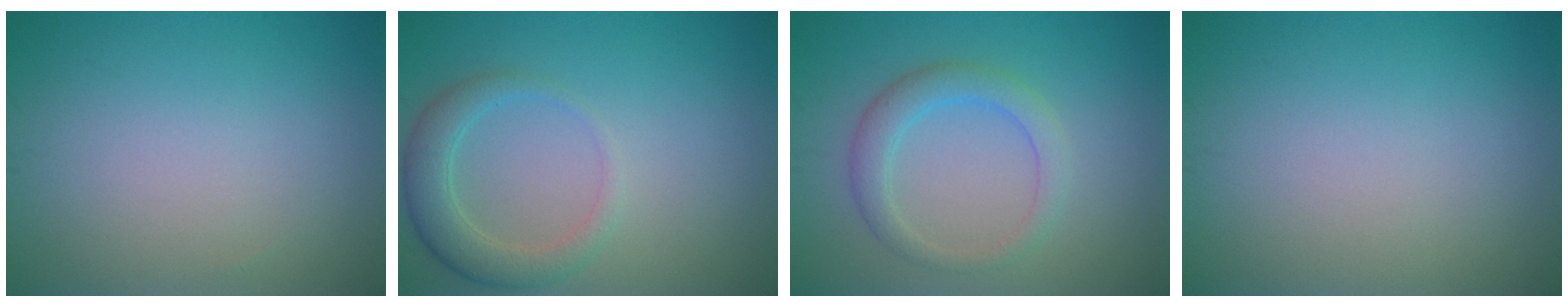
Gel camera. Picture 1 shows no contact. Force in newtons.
{"total": 2.4, "press": 2.4, "slide": 0.4}
{"total": 3.0, "press": 3.0, "slide": 0.1}
{"total": 0.0}